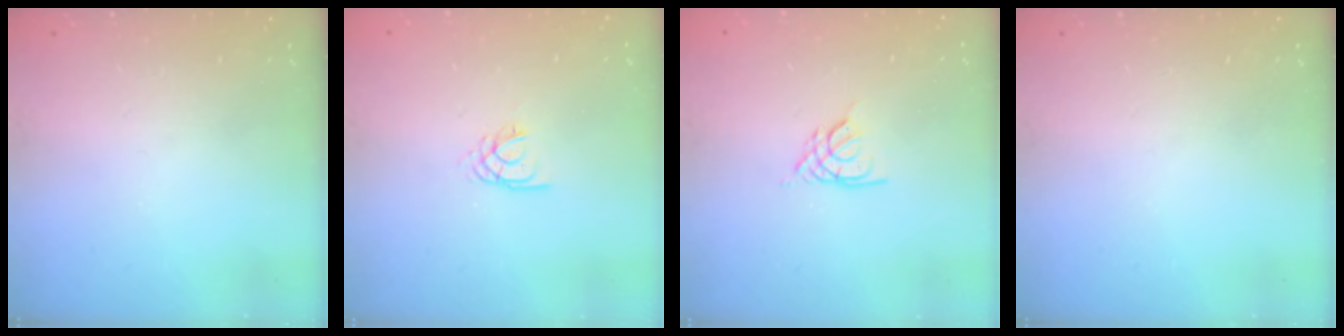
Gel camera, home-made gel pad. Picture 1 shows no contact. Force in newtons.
{"total": 2.2, "press": 2.2, "slide": 0.4}
{"total": 2.6, "press": 2.6, "slide": 0.6}
{"total": 0.0}